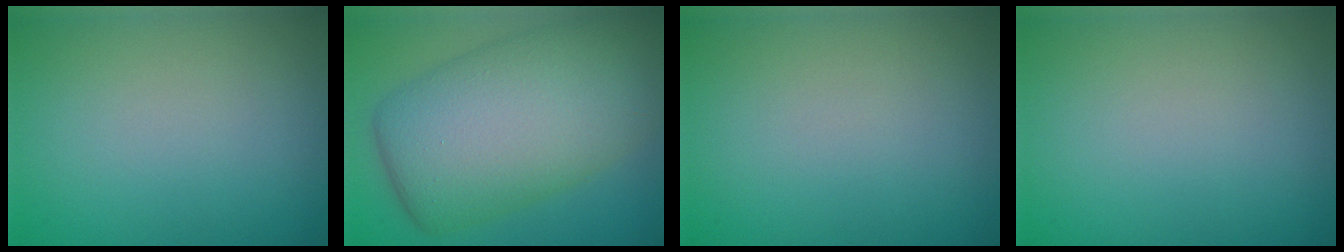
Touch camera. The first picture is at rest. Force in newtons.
{"total": 12.2, "press": 12.2, "slide": 0.4}
{"total": 0.0}
{"total": 0.0}